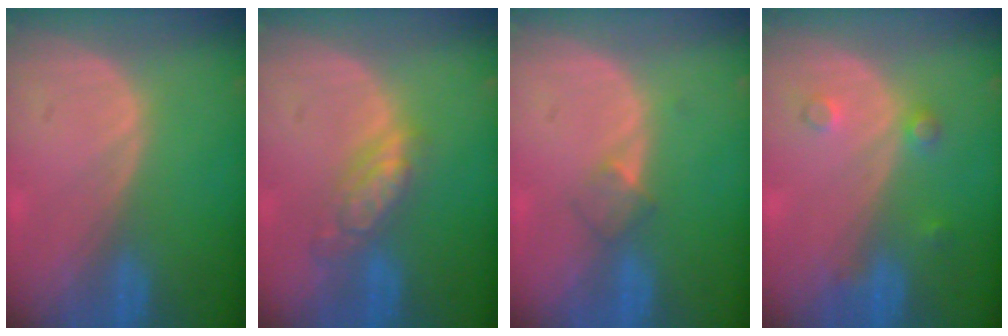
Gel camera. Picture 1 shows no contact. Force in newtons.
{"total": 5.6, "press": 4.9, "slide": 2.7}
{"total": 2.3, "press": 2.0, "slide": 1.1}
{"total": 2.3, "press": 2.3, "slide": 0.2}